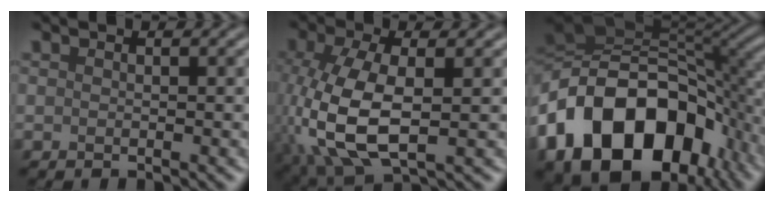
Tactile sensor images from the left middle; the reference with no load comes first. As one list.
[{"total": 9.7, "force": [-1.5, 4.8, 8.3], "torque": [-0.203, -0.015, -0.027]}, {"total": 17.9, "force": [-5.9, 12.0, 11.9], "torque": [-0.227, -0.002, -0.103]}]